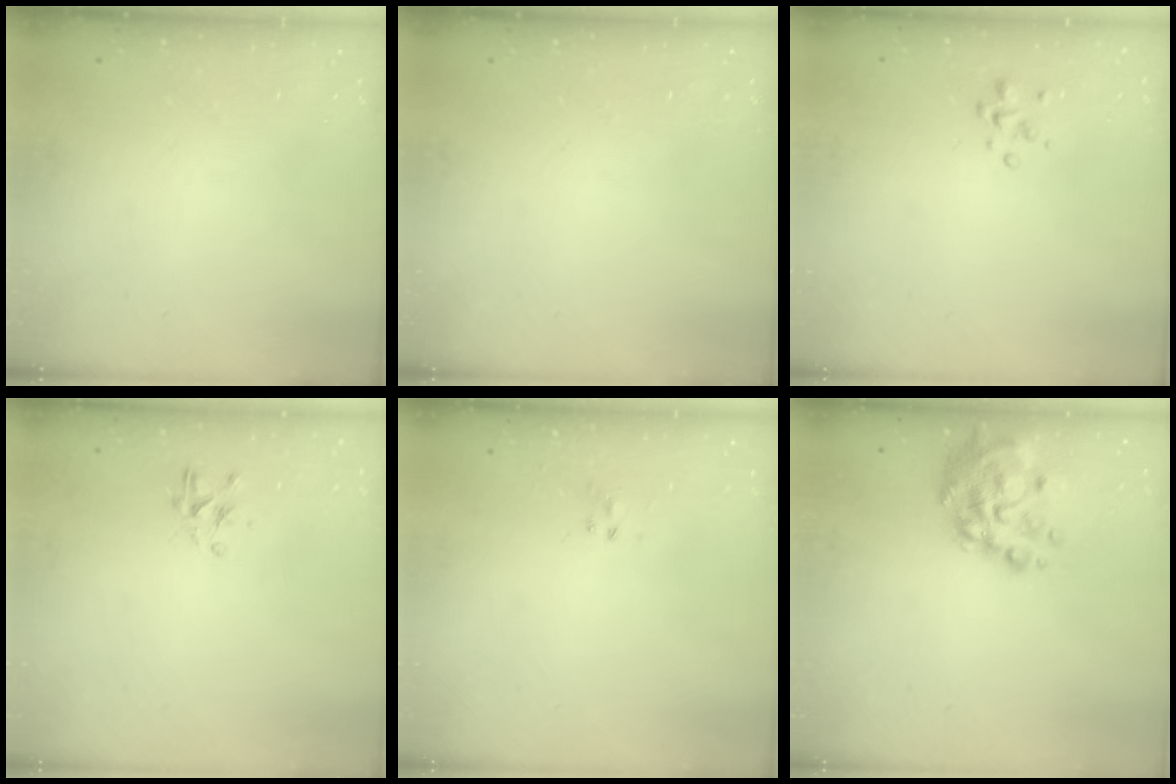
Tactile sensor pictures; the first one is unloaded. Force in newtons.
{"total": 0.0}
{"total": 2.3, "press": 2.2, "slide": 0.3}
{"total": 2.2, "press": 2.1, "slide": 0.8}
{"total": 1.0, "press": 0.9, "slide": 0.4}
{"total": 11.5, "press": 10.8, "slide": 3.7}